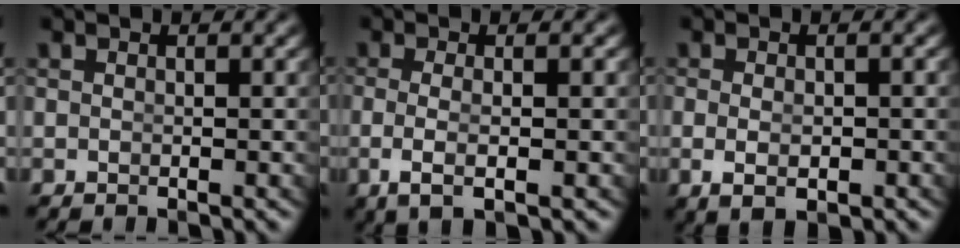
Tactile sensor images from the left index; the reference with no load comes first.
{"total": 3.5, "force": [-0.9, 0.6, 3.3], "torque": [-0.073, -0.015, -0.002]}
{"total": 2.7, "force": [-1.0, 0.9, 2.3], "torque": [-0.053, -0.017, -0.001]}